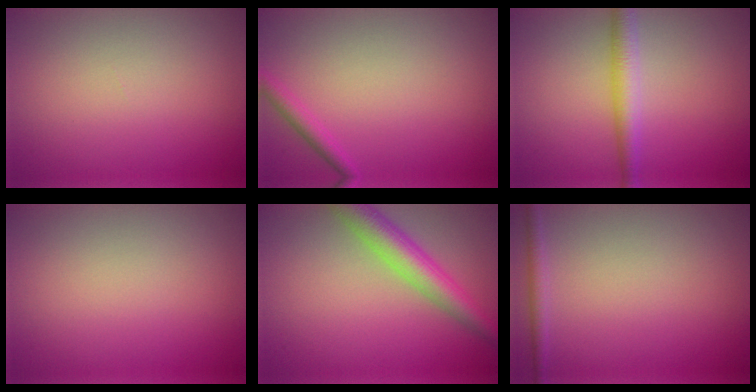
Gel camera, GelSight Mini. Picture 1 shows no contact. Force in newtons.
{"total": 1.4, "press": 1.4, "slide": 0.1}
{"total": 2.9, "press": 2.9, "slide": 0.1}
{"total": 0.0}
{"total": 4.9, "press": 4.9, "slide": 0.2}
{"total": 1.3, "press": 1.3, "slide": 0.1}